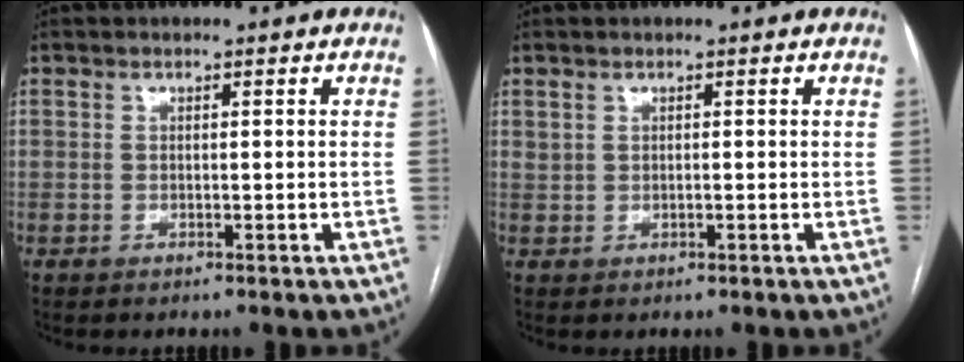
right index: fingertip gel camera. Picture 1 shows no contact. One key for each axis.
{"total": 0.7, "fx": 0.4, "fy": 0.4, "fz": 0.5, "tx": -0.014, "ty": 0.007, "tz": 0.015}